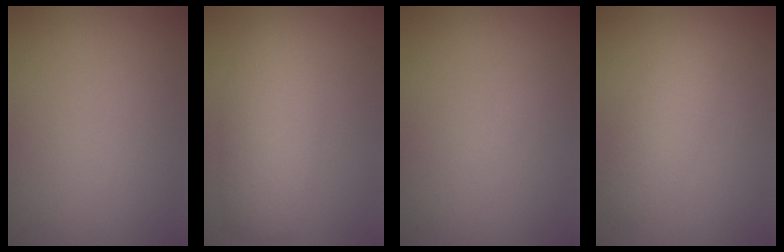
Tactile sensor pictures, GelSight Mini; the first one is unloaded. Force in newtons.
{"total": 5.0, "press": 5.0, "slide": 0.3}
{"total": 0.0}
{"total": 2.9, "press": 2.9, "slide": 0.1}